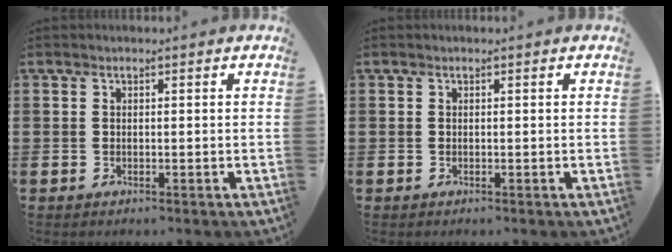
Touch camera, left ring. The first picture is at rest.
{"total": 0.0}